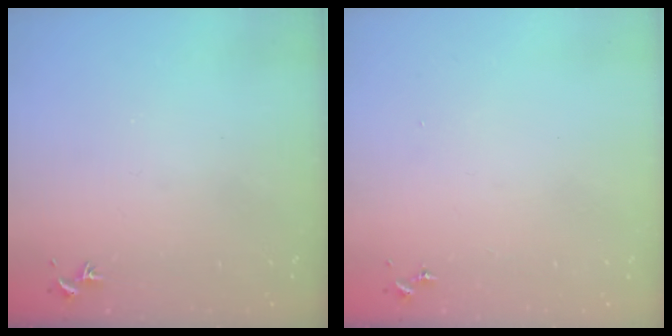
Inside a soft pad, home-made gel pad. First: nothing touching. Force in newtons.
{"total": 0.0}